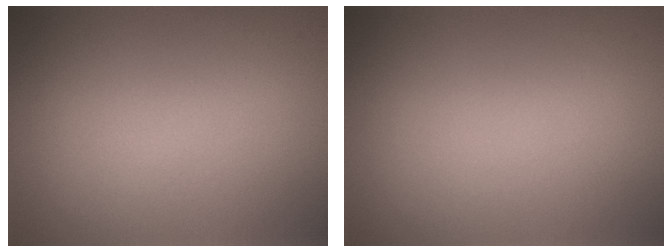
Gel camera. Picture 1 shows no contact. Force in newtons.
{"total": 0.0}